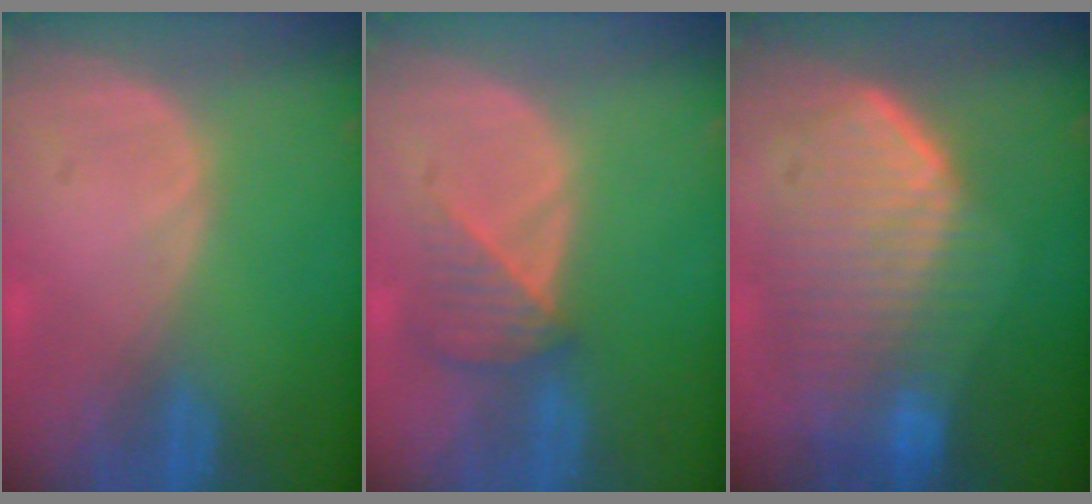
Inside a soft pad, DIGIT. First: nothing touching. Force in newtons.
{"total": 3.8, "press": 3.5, "slide": 1.4}
{"total": 10.9, "press": 9.5, "slide": 5.3}